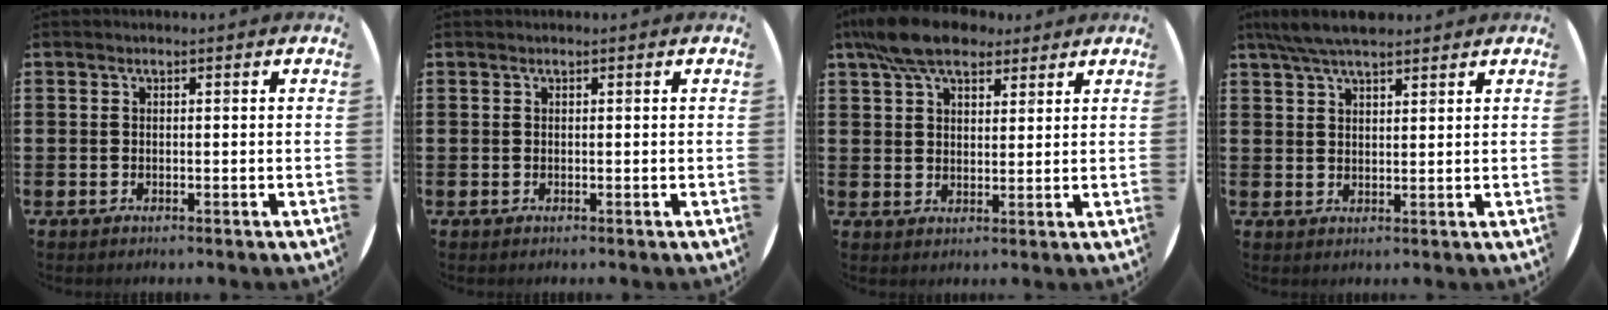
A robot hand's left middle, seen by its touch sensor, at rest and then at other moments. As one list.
[{"total": 0.0}, {"total": 8.0, "force": [6.3, 3.5, 3.5], "torque": [-0.082, -0.004, 0.117]}, {"total": 5.4, "force": [4.6, 1.2, 2.6], "torque": [-0.062, -0.003, 0.084]}]